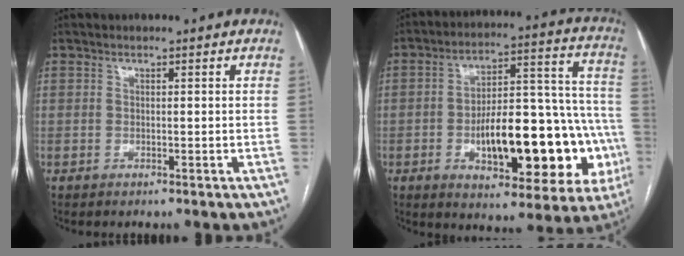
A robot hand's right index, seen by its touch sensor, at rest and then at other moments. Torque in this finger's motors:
{"motor_torque": [1.25, -0.89, 1.06, 0.21]}